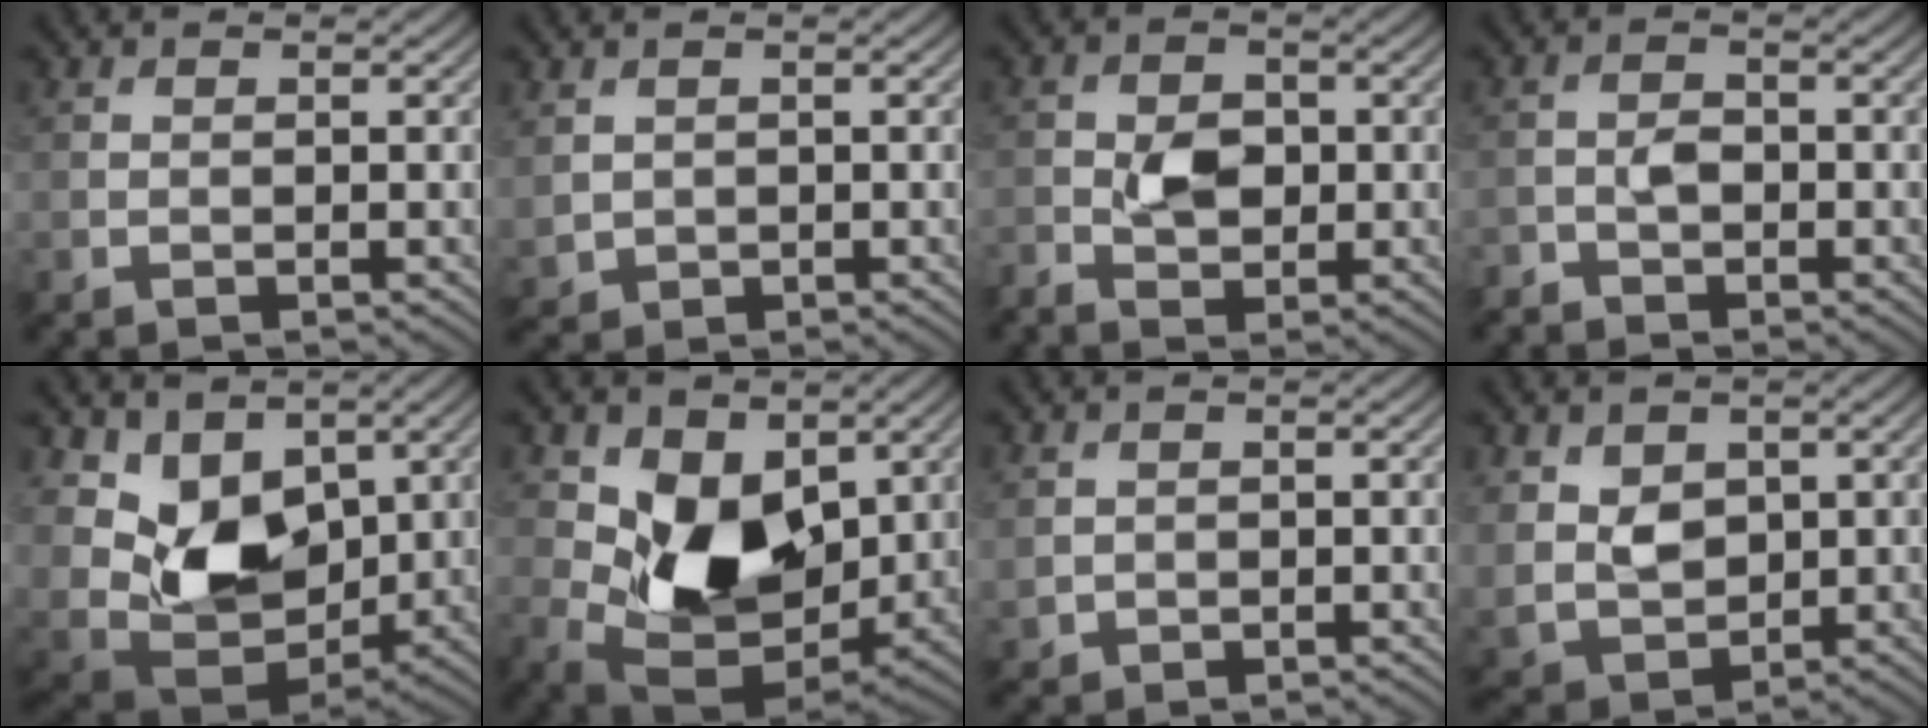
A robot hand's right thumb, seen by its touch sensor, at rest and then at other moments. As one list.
[{"total": 1.8, "force": [0.7, 1.5, 0.7], "torque": [-0.026, -0.006, 0.018]}, {"total": 3.5, "force": [-0.9, 2.4, 2.3], "torque": [-0.047, -0.002, -0.018]}, {"total": 2.3, "force": [-1.7, 1.2, 1.0], "torque": [-0.020, 0.002, -0.040]}, {"total": 9.8, "force": [3.8, 6.7, 6.1], "torque": [-0.147, -0.021, 0.067]}, {"total": 10.1, "force": [2.3, 6.7, 7.2], "torque": [-0.148, -0.023, 0.038]}, {"total": 1.3, "force": [0.5, 1.1, 0.4], "torque": [-0.014, -0.005, 0.015]}, {"total": 5.5, "force": [1.8, 4.1, 3.2], "torque": [-0.096, -0.006, 0.039]}]